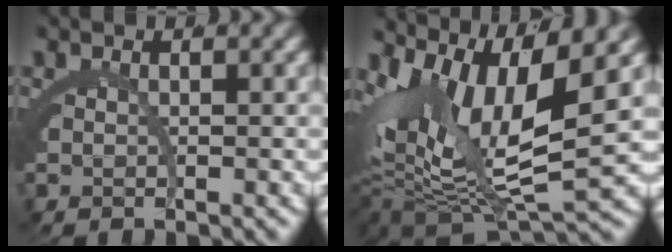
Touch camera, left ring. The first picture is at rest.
{"total": 11.1, "force": [-1.3, 6.4, 9.0], "torque": [-0.154, -0.022, -0.017]}